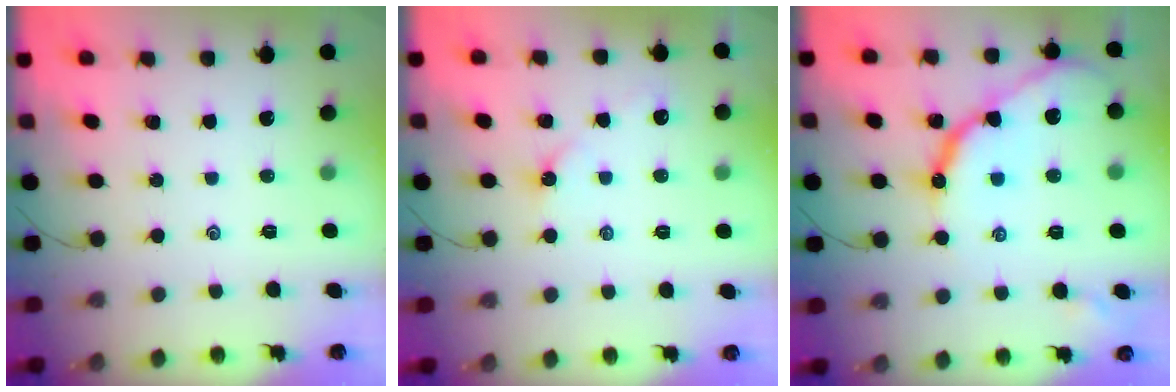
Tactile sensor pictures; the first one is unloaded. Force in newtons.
{"total": 2.9, "press": 2.9, "slide": 0.6}
{"total": 12.1, "press": 12.1, "slide": 0.4}